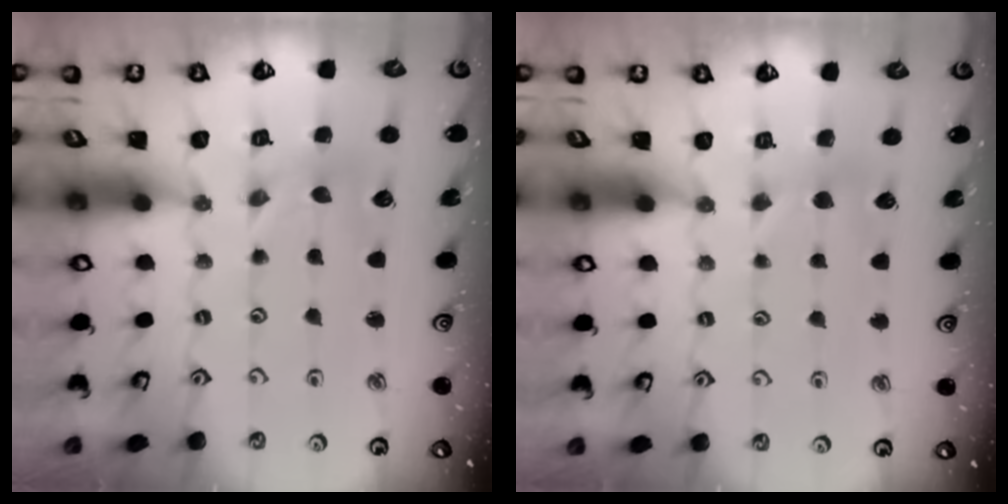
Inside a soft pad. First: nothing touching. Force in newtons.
{"total": 2.3, "press": 2.3, "slide": 0.4}